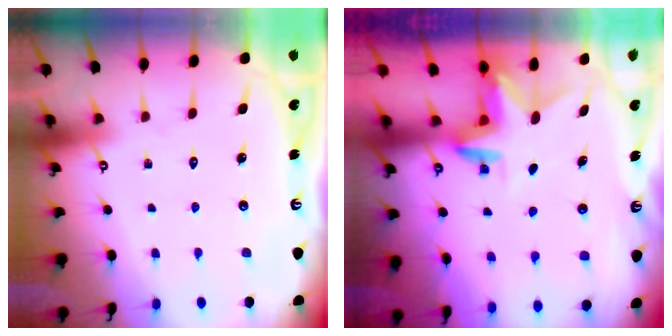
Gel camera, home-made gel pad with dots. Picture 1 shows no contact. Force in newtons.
{"total": 3.0, "press": 3.0, "slide": 0.2}